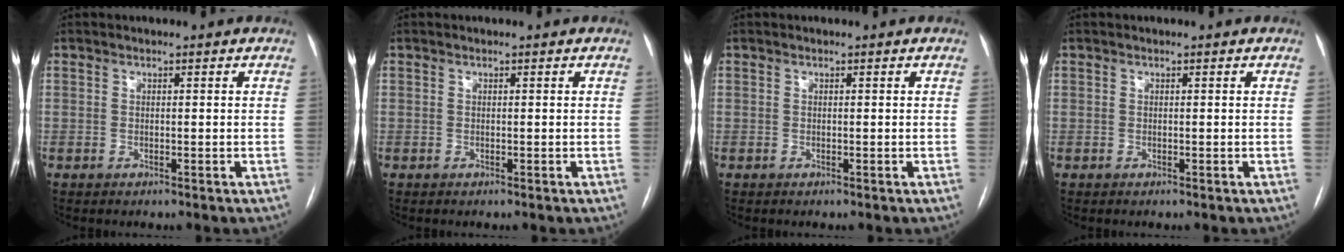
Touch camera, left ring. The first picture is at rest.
{"total": 0.0}
{"total": 0.0}
{"total": 0.0}